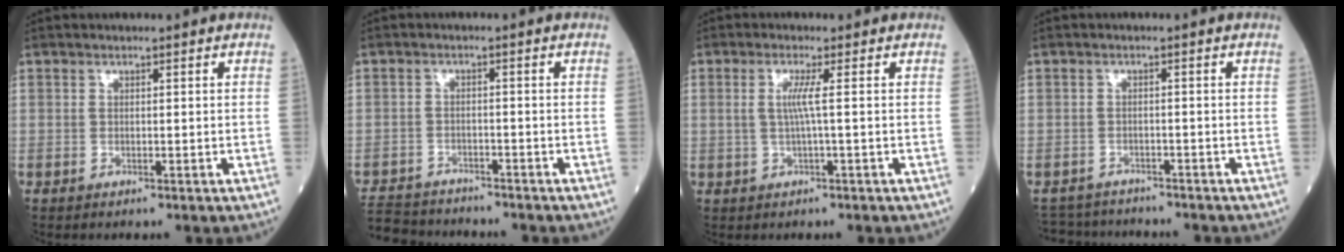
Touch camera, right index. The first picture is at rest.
{"total": 8.7, "force": [-8.2, 2.6, 1.4], "torque": [-0.030, -0.001, -0.134]}
{"total": 2.9, "force": [0.3, -0.5, 2.8], "torque": [-0.064, 0.000, 0.005]}
{"total": 5.8, "force": [-5.6, 1.7, 0.0], "torque": [0.003, 0.003, -0.086]}